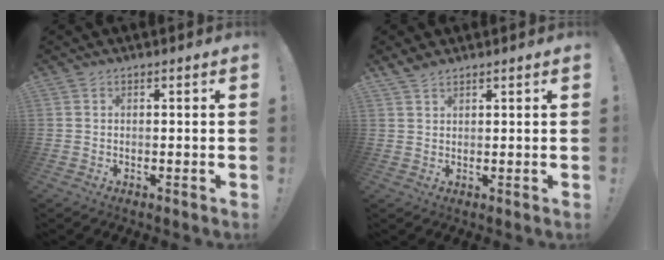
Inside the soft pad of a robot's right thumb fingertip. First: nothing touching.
{"total": 2.7, "force": [2.3, 0.9, 0.9], "torque": [-0.013, -0.013, 0.044]}